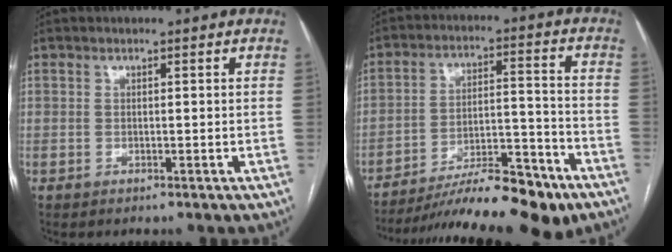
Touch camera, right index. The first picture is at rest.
{"total": 17.8, "force": [-14.0, 3.2, 10.6], "torque": [-0.139, 0.014, -0.226]}